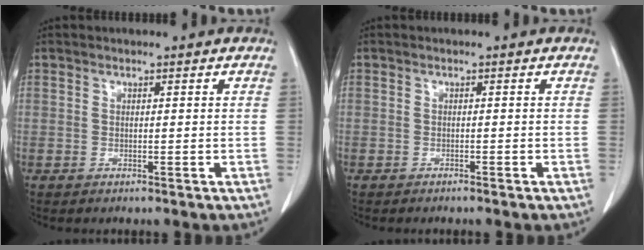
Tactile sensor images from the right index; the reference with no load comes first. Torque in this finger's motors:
{"motor_torque": [-1.07, -0.31, -0.30, -0.05]}